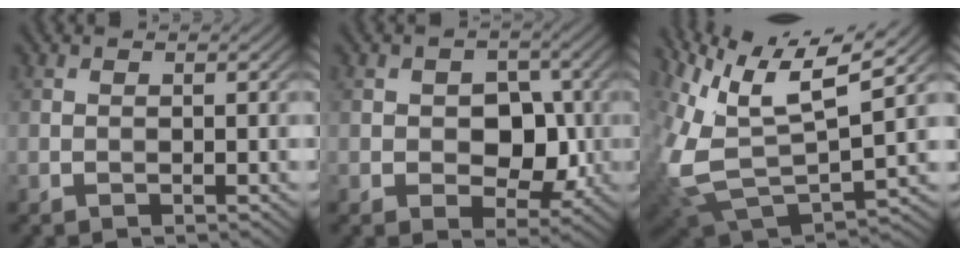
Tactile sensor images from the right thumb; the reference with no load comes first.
{"total": 6.3, "force": [-0.5, 4.6, 4.2], "torque": [-0.061, -0.006, -0.016]}
{"total": 13.1, "force": [6.2, 4.8, 10.5], "torque": [-0.246, 0.004, 0.118]}